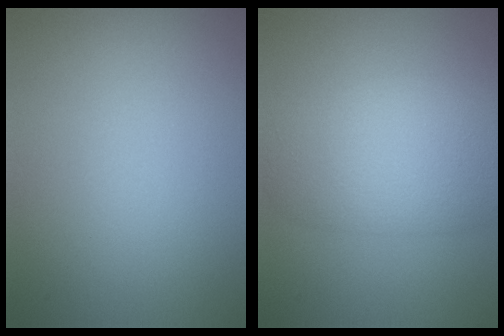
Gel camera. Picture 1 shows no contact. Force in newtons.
{"total": 6.5, "press": 6.5, "slide": 0.2}